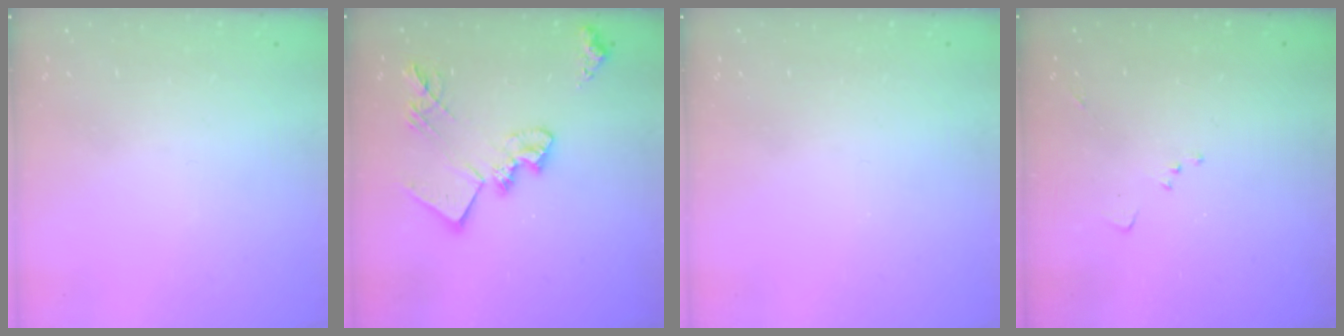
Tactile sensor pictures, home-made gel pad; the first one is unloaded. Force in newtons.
{"total": 18.2, "press": 18.1, "slide": 1.2}
{"total": 0.0}
{"total": 7.9, "press": 7.8, "slide": 0.9}